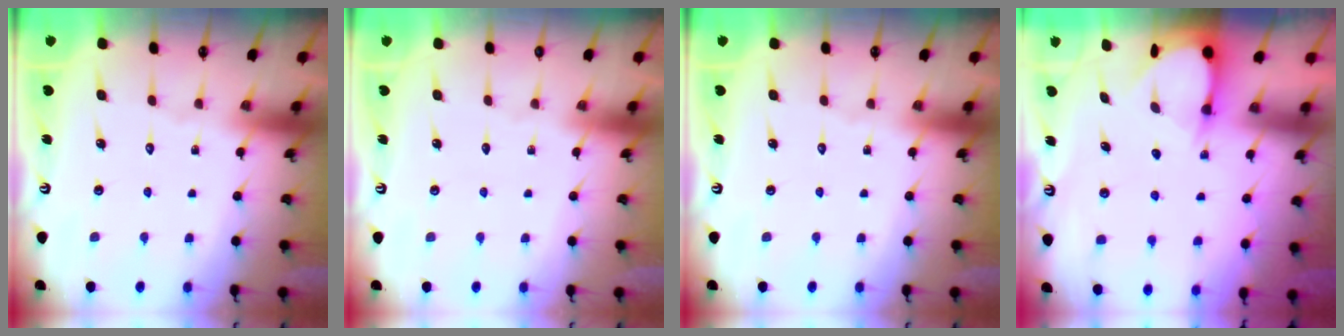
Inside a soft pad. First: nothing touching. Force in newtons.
{"total": 0.0}
{"total": 0.0}
{"total": 3.6, "press": 3.6, "slide": 0.3}